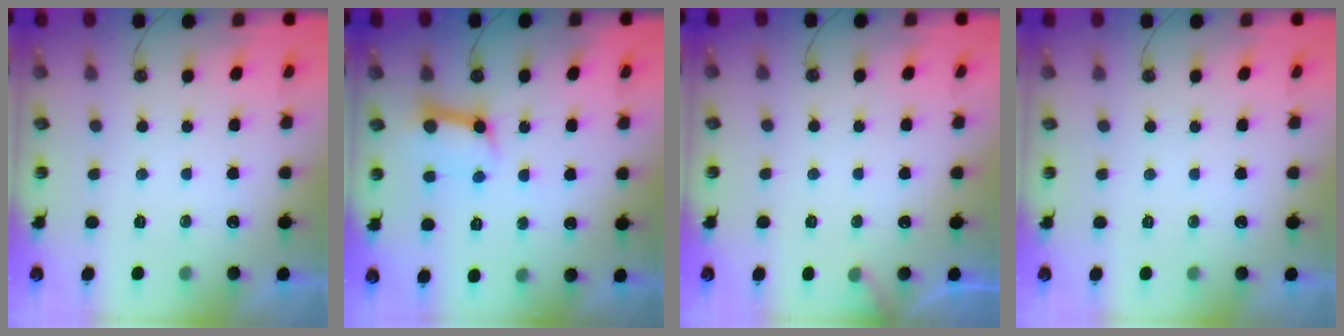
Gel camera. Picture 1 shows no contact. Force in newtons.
{"total": 10.5, "press": 10.4, "slide": 1.2}
{"total": 4.0, "press": 4.0, "slide": 0.3}
{"total": 0.0}